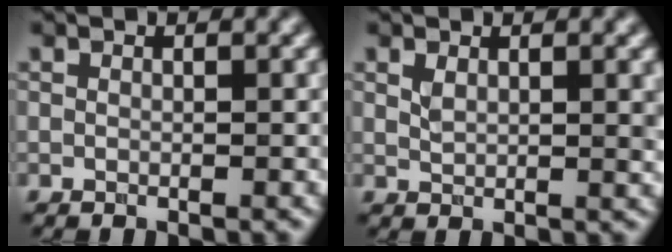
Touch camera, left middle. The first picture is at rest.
{"total": 2.2, "force": [1.0, 0.8, 1.8], "torque": [-0.034, -0.003, 0.022]}